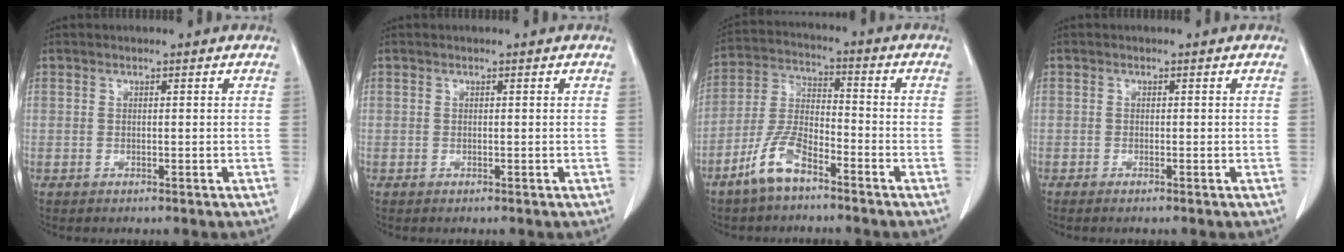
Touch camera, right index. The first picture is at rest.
{"total": 0.0}
{"total": 8.3, "force": [-5.6, 2.6, 5.6], "torque": [-0.127, -0.001, -0.116]}
{"total": 0.6, "force": [-0.4, 0.0, 0.4], "torque": [-0.007, 0.000, -0.006]}